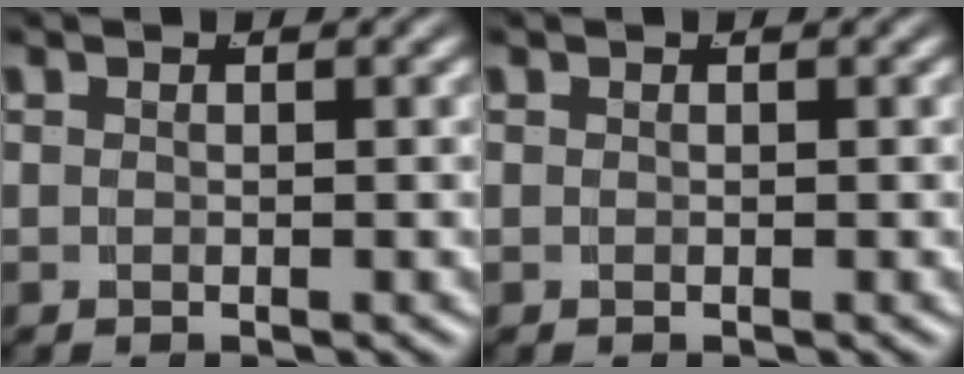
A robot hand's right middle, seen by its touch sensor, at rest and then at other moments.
{"total": 0.0}